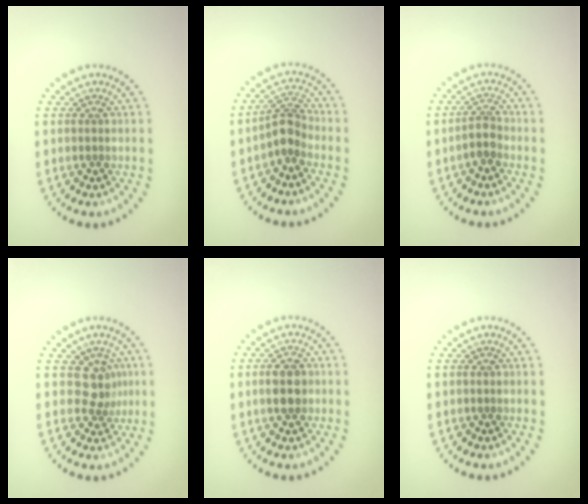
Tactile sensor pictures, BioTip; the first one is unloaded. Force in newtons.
{"total": 2.4, "press": 1.8, "slide": 1.6}
{"total": 1.7, "press": 1.4, "slide": 1.0}
{"total": 2.5, "press": 1.9, "slide": 1.6}
{"total": 2.8, "press": 2.8, "slide": 0.1}
{"total": 0.0}